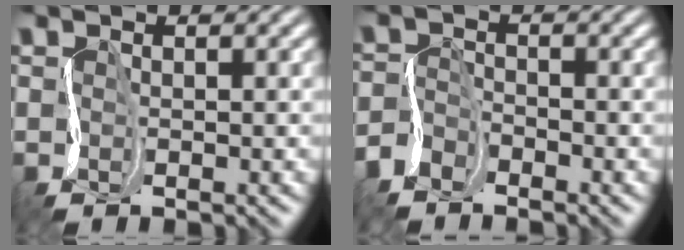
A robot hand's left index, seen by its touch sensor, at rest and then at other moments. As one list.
[{"total": 2.4, "force": [-2.1, 1.0, 0.5], "torque": [-0.015, 0.001, -0.052]}]